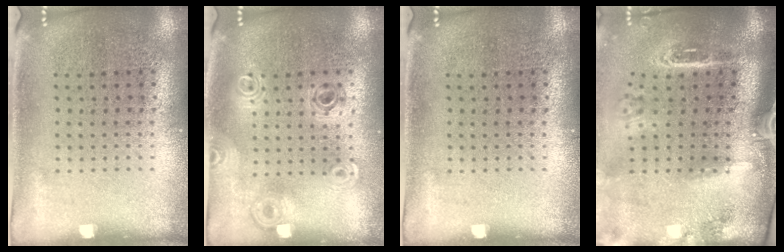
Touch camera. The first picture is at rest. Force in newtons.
{"total": 0.8, "press": 0.8, "slide": 0.1}
{"total": 0.0}
{"total": 3.0, "press": 2.1, "slide": 2.1}